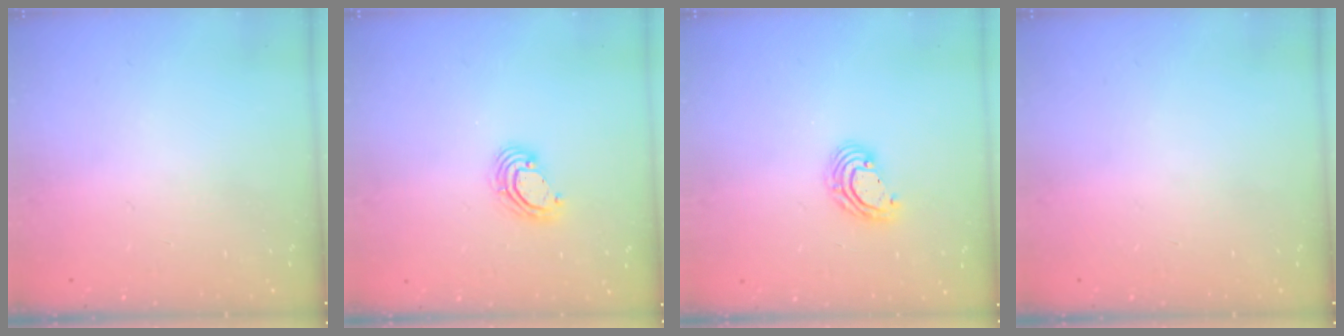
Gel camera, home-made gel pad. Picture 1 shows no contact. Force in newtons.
{"total": 6.1, "press": 6.1, "slide": 0.5}
{"total": 6.3, "press": 6.3, "slide": 0.8}
{"total": 0.0}